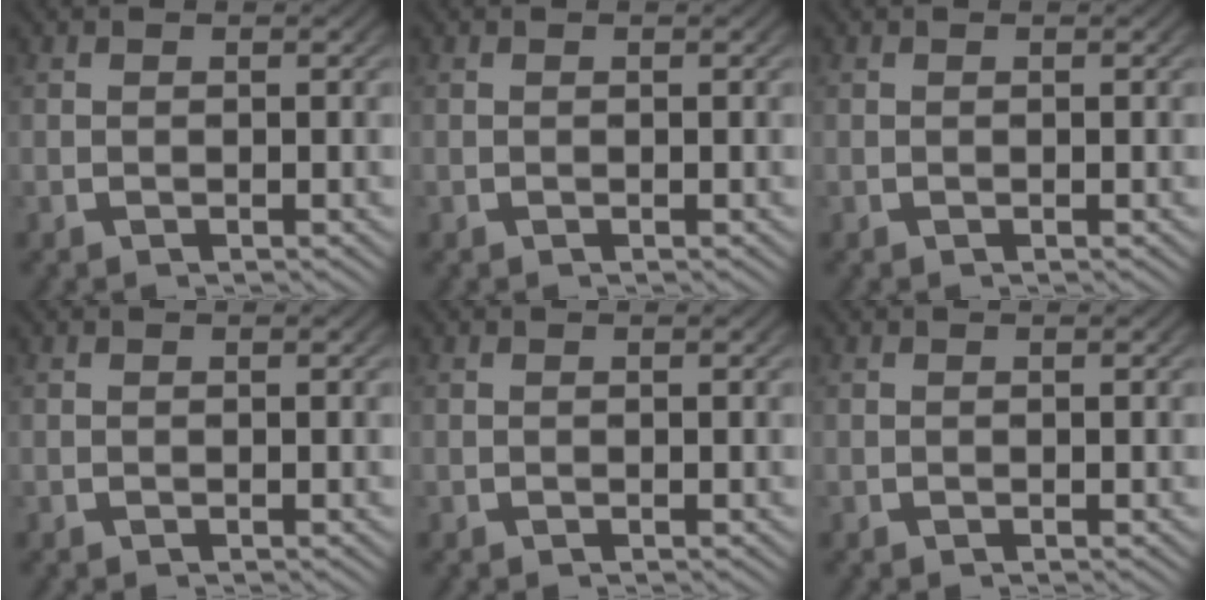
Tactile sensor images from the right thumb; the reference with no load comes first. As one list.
[{"total": 0.0}, {"total": 0.0}, {"total": 0.0}, {"total": 0.0}, {"total": 0.0}]